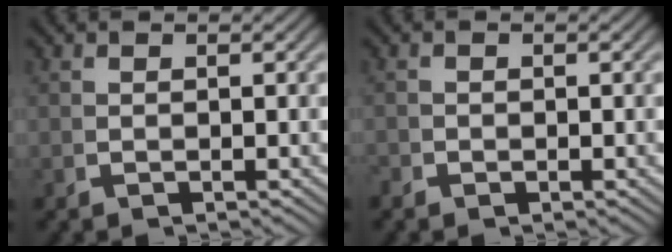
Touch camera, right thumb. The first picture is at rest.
{"total": 0.5, "force": [-0.4, 0.3, -0.1], "torque": [0.004, -0.004, -0.011]}